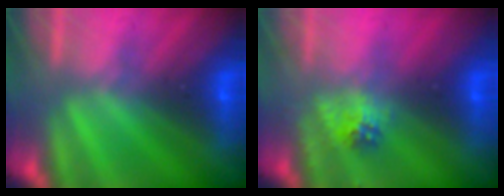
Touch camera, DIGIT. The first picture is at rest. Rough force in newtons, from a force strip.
{"total": 2.2}